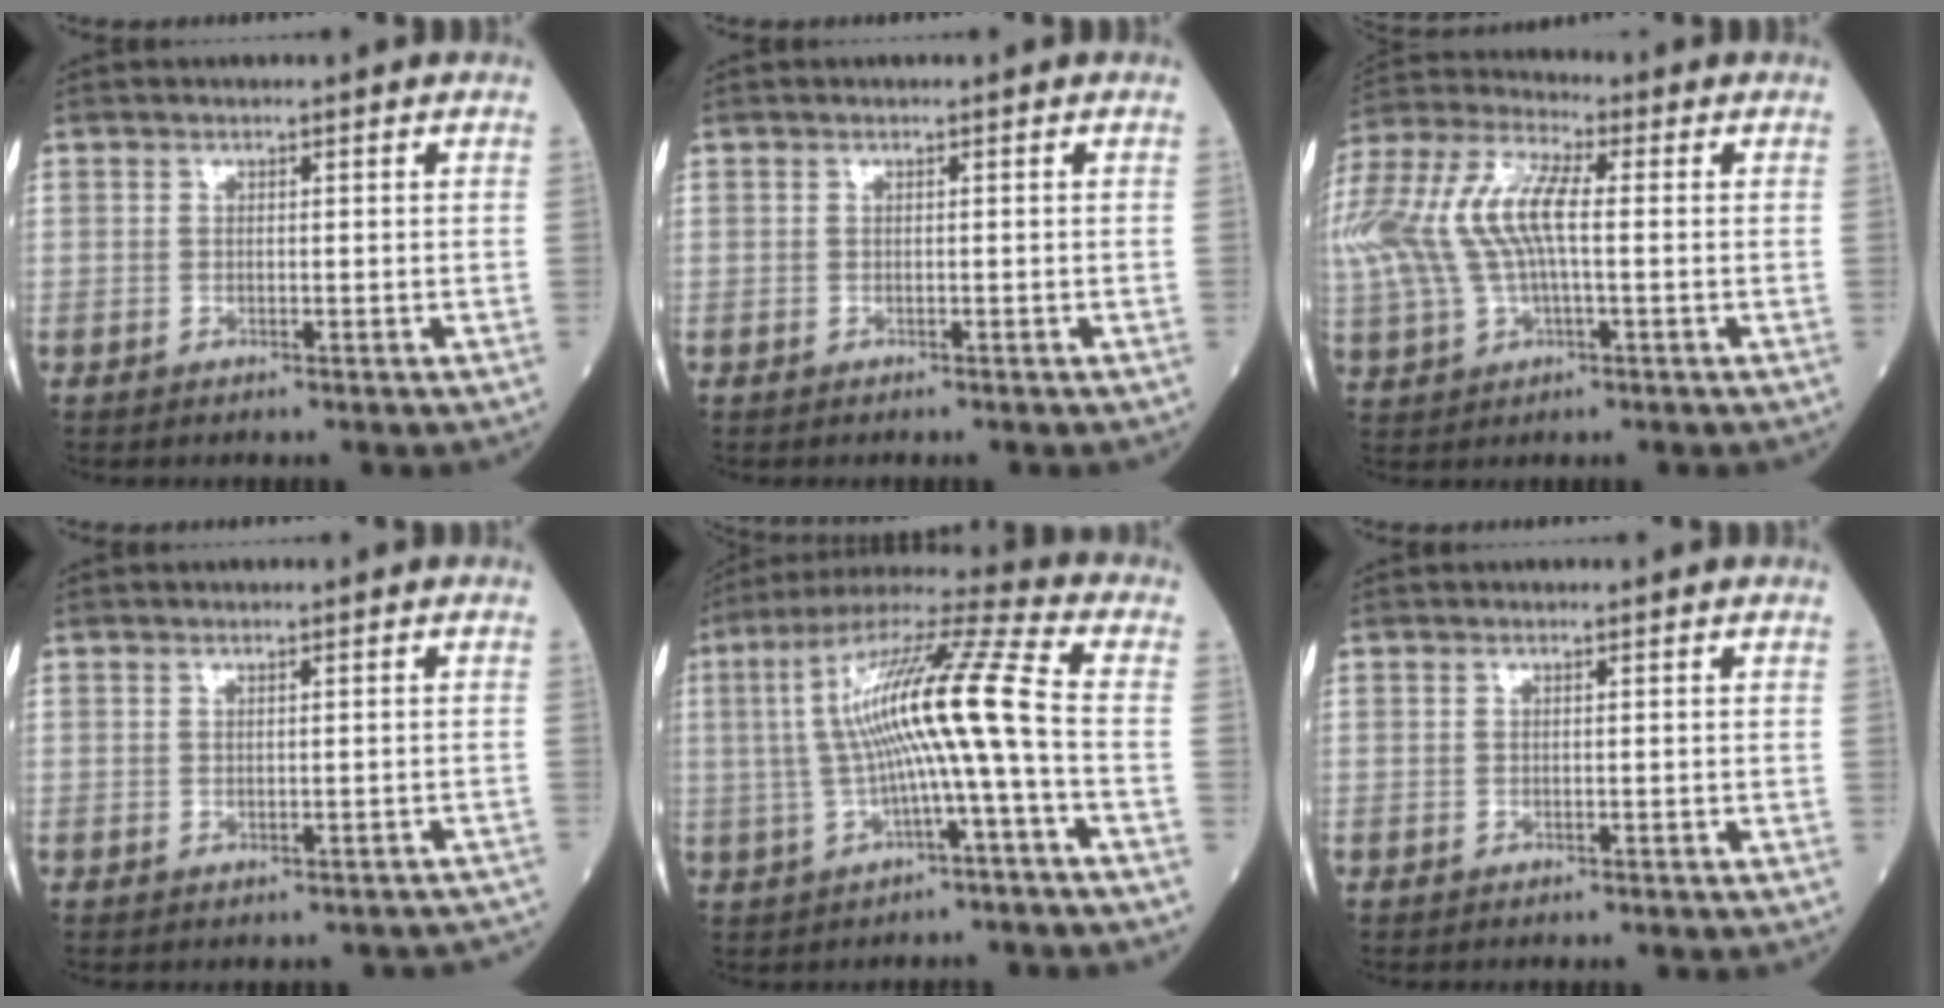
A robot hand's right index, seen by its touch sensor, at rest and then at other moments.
{"total": 0.0}
{"total": 17.6, "force": [1.3, 7.0, 16.0], "torque": [-0.379, 0.022, 0.023]}
{"total": 9.6, "force": [-8.8, 3.7, 1.5], "torque": [-0.003, 0.032, -0.082]}
{"total": 14.4, "force": [-0.5, -0.2, 14.4], "torque": [-0.261, 0.034, -0.014]}
{"total": 0.7, "force": [-0.6, 0.2, 0.3], "torque": [-0.009, 0.000, -0.008]}